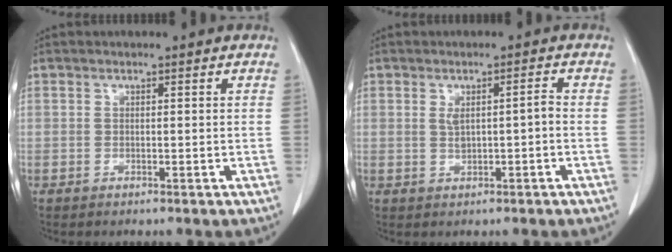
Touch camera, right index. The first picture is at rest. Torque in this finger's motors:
{"motor_torque": [0.03, 0.01, 0.04, 0.01]}